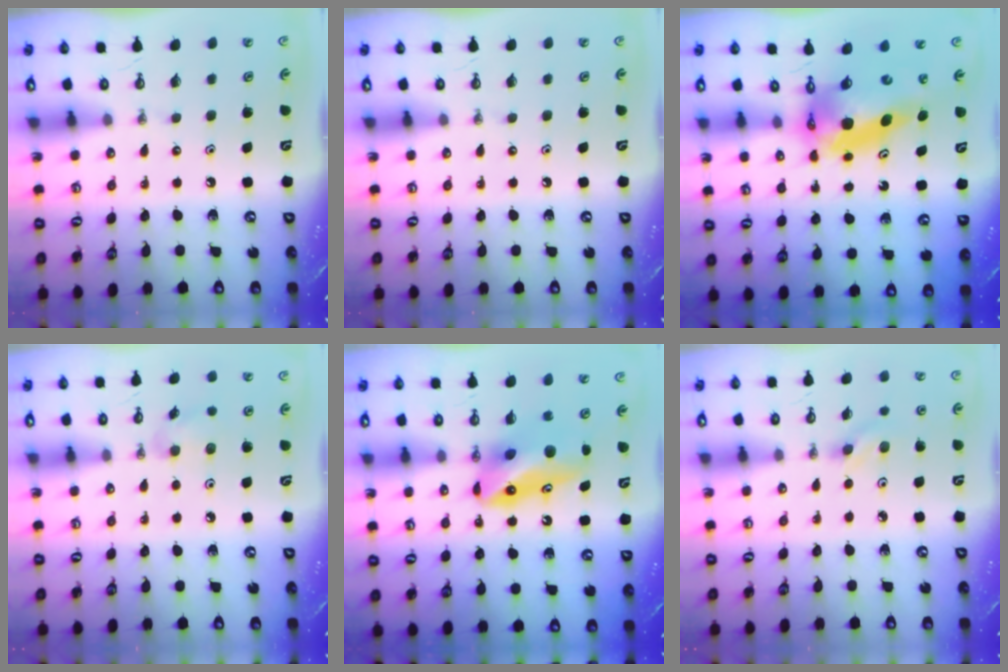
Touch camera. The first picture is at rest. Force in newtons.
{"total": 0.0}
{"total": 11.9, "press": 11.8, "slide": 1.2}
{"total": 5.2, "press": 5.2, "slide": 0.3}
{"total": 10.8, "press": 8.9, "slide": 6.2}
{"total": 4.3, "press": 3.9, "slide": 1.9}